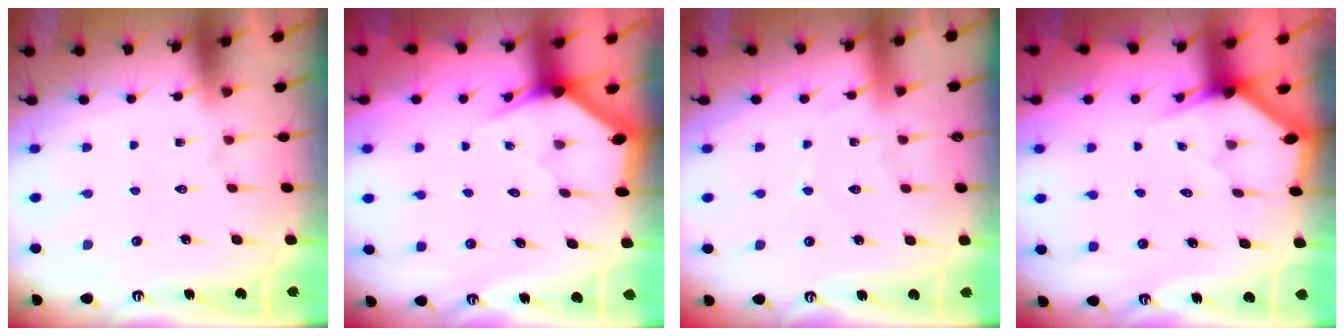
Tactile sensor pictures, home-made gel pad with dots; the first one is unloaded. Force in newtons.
{"total": 3.1, "press": 3.1, "slide": 0.0}
{"total": 2.4, "press": 2.4, "slide": 0.3}
{"total": 2.4, "press": 2.4, "slide": 0.2}